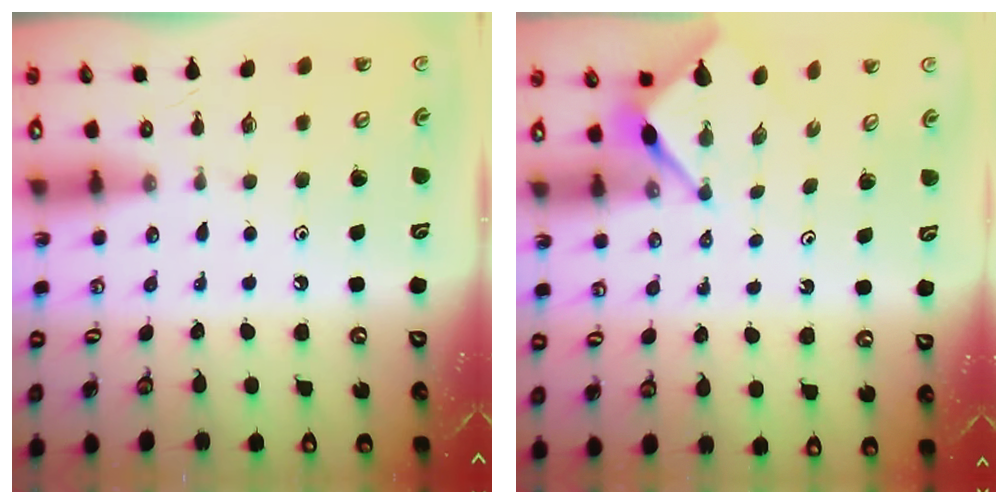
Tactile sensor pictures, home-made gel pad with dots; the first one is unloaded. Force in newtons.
{"total": 3.0, "press": 3.0, "slide": 0.3}